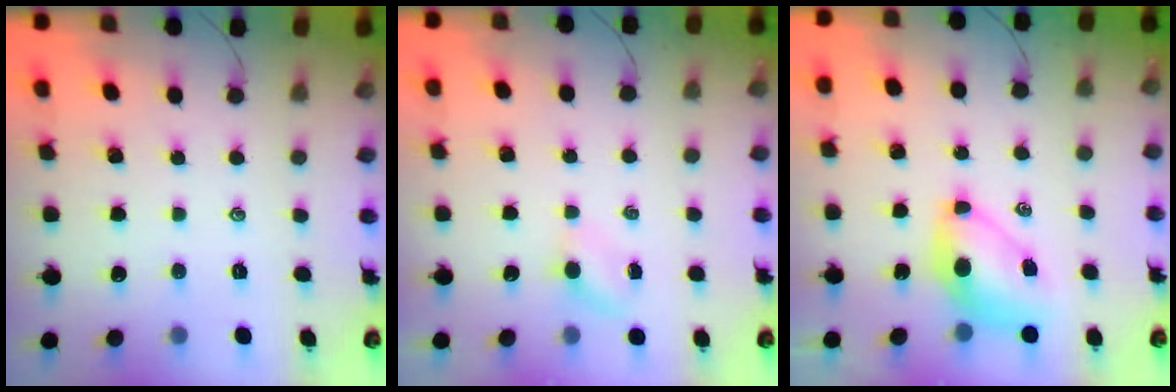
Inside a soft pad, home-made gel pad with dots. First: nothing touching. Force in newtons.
{"total": 3.1, "press": 2.9, "slide": 1.0}
{"total": 7.8, "press": 7.6, "slide": 1.8}